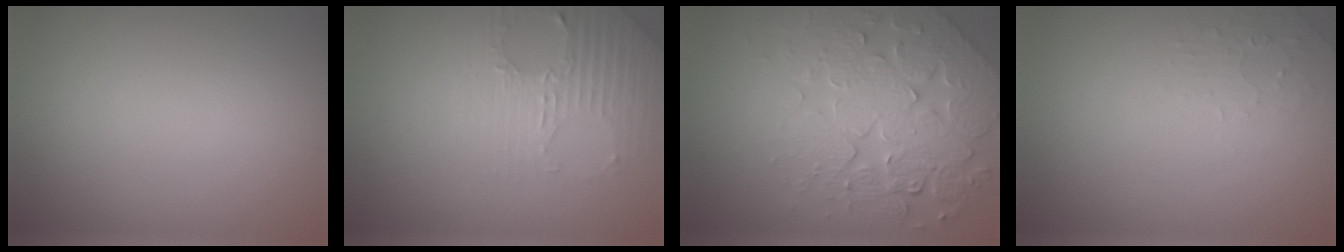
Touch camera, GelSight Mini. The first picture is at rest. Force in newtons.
{"total": 3.5, "press": 3.4, "slide": 0.8}
{"total": 7.2, "press": 5.8, "slide": 4.2}
{"total": 1.3, "press": 1.2, "slide": 0.3}